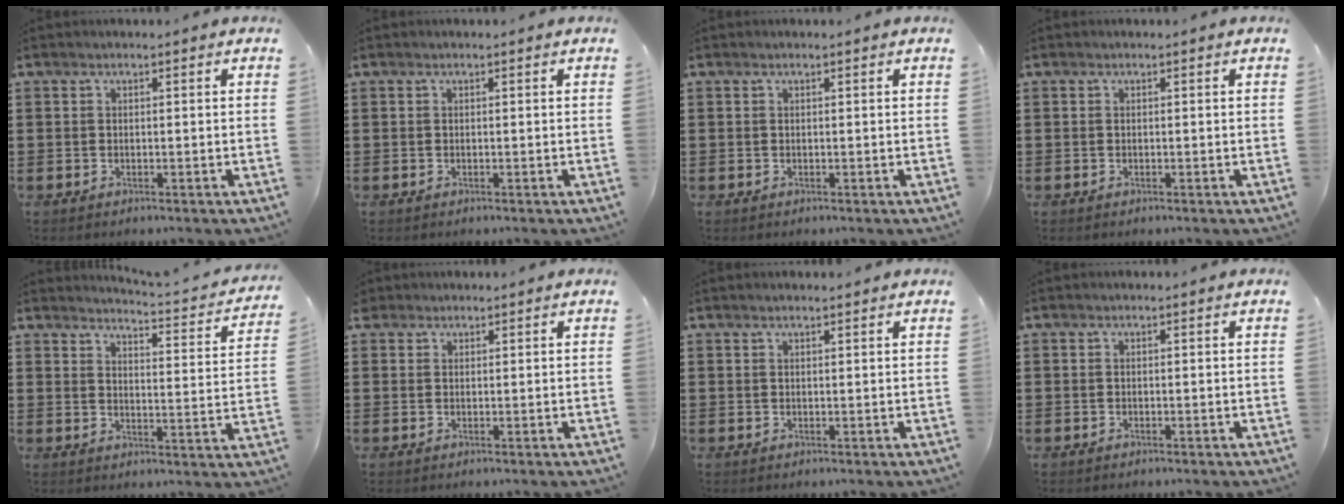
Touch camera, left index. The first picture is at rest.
{"total": 0.0}
{"total": 0.0}
{"total": 0.0}
{"total": 2.8, "force": [2.7, -0.3, 0.7], "torque": [-0.025, -0.031, 0.037]}
{"total": 1.3, "force": [1.1, 0.7, 0.0], "torque": [-0.004, 0.004, 0.023]}
{"total": 0.9, "force": [0.8, 0.0, 0.4], "torque": [-0.007, -0.001, 0.016]}
{"total": 0.0}